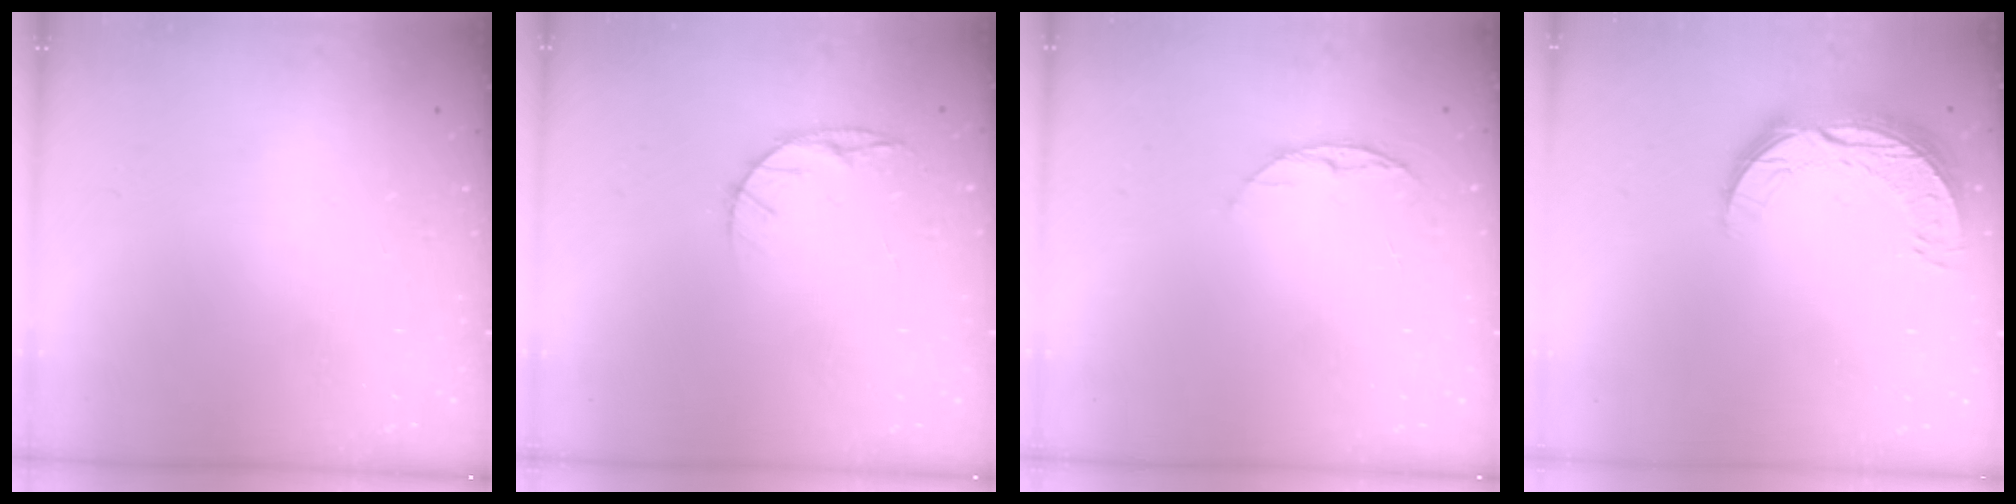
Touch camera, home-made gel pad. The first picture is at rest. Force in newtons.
{"total": 5.8, "press": 5.8, "slide": 0.6}
{"total": 6.4, "press": 6.3, "slide": 0.7}
{"total": 10.7, "press": 10.7, "slide": 0.7}